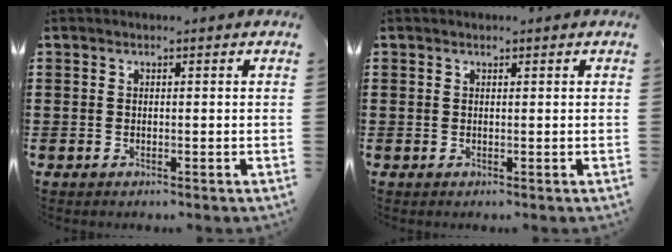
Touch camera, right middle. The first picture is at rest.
{"total": 0.0}